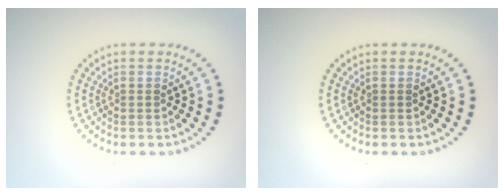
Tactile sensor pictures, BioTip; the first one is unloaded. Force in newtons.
{"total": 0.0}